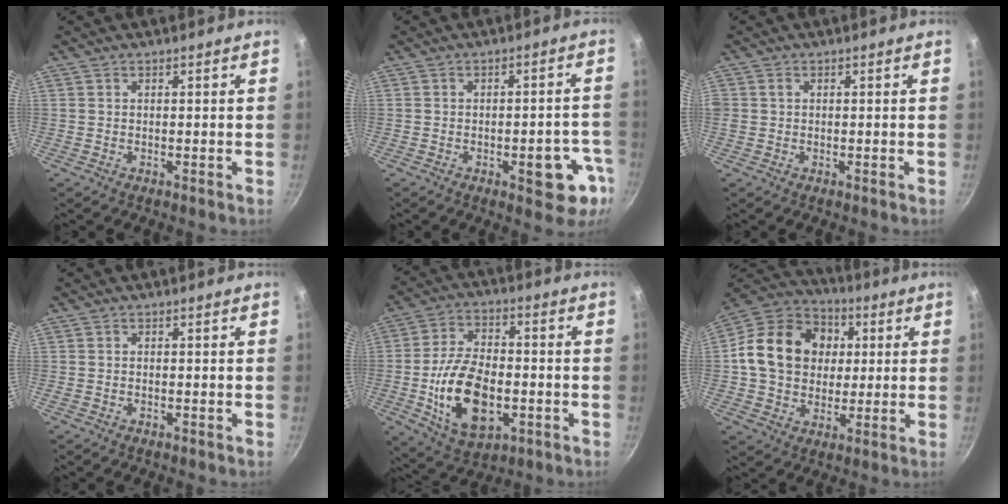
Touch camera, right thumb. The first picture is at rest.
{"total": 9.5, "force": [-3.8, 4.3, 7.5], "torque": [-0.046, 0.025, -0.044]}
{"total": 1.0, "force": [0.1, 0.9, 0.4], "torque": [-0.005, 0.004, 0.000]}
{"total": 0.0}
{"total": 16.8, "force": [-3.6, 9.7, 13.3], "torque": [-0.227, 0.018, -0.055]}
{"total": 18.8, "force": [2.6, 15.2, 10.8], "torque": [-0.165, 0.022, 0.036]}